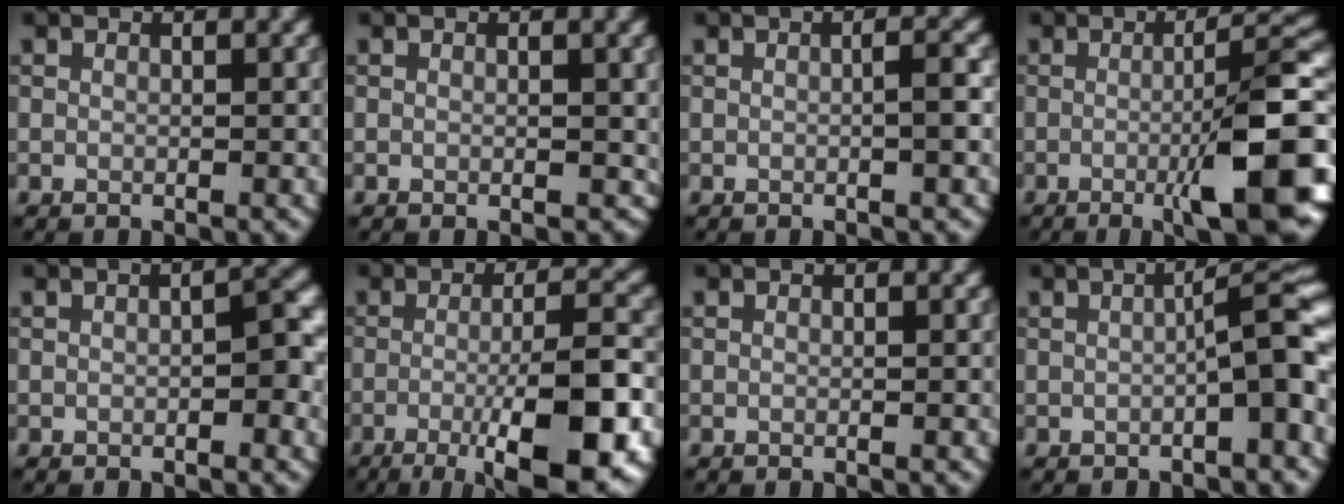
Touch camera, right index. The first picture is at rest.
{"total": 1.0, "force": [0.1, 0.7, 0.7], "torque": [-0.008, -0.002, 0.001]}
{"total": 1.6, "force": [-0.3, 0.2, 1.5], "torque": [-0.022, 0.006, -0.005]}
{"total": 11.5, "force": [-3.1, 2.2, 10.8], "torque": [-0.139, 0.005, -0.048]}
{"total": 2.4, "force": [-0.5, 0.8, 2.2], "torque": [-0.029, 0.006, -0.009]}
{"total": 10.9, "force": [-3.9, 2.7, 9.8], "torque": [-0.136, 0.000, -0.060]}
{"total": 0.0}
{"total": 4.4, "force": [-1.2, 0.5, 4.2], "torque": [-0.061, 0.023, -0.021]}